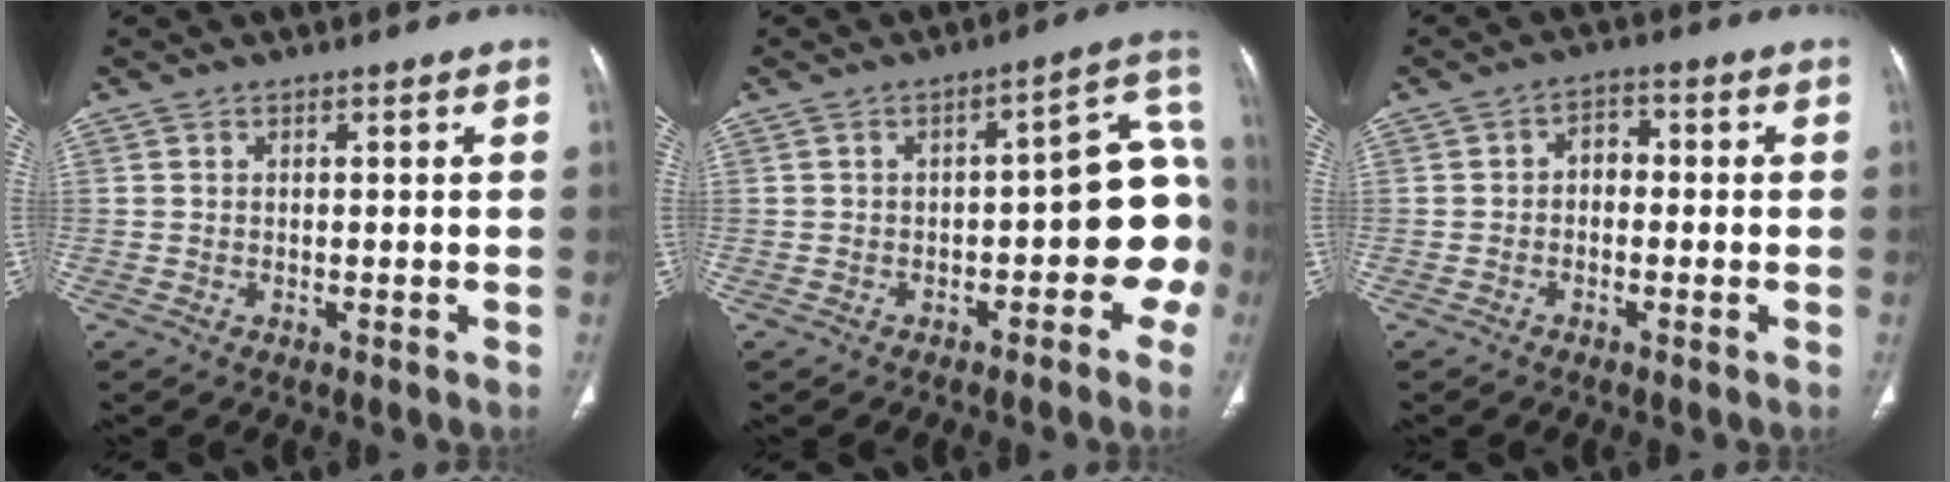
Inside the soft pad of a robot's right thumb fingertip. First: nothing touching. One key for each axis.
{"total": 12.1, "fx": -3.5, "fy": 5.9, "fz": 10.0, "tx": -0.089, "ty": 0.054, "tz": -0.047}
{"total": 3.2, "fx": -0.6, "fy": 2.4, "fz": 2.0, "tx": -0.013, "ty": 0.018, "tz": -0.022}